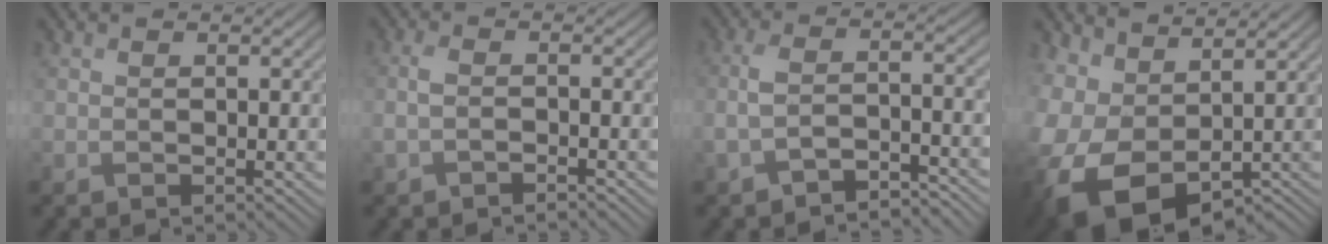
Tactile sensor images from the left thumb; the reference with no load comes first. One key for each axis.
{"total": 2.0, "fx": -1.1, "fy": 0.8, "fz": 1.5, "tx": -0.038, "ty": 0.001, "tz": -0.030}
{"total": 4.7, "fx": -3.3, "fy": 1.5, "fz": 3.0, "tx": -0.068, "ty": -0.002, "tz": -0.068}
{"total": 12.8, "fx": 0.5, "fy": 8.8, "fz": 9.4, "tx": -0.245, "ty": -0.043, "tz": 0.038}